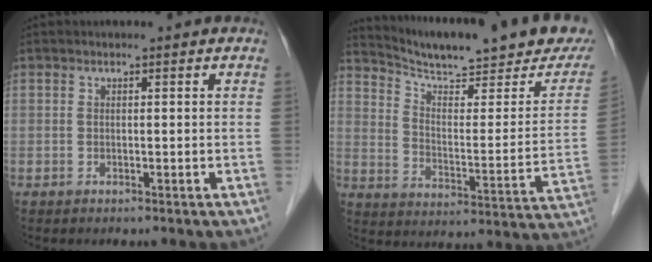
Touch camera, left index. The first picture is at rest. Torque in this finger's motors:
{"motor_torque": [-1.06, -1.08, 0.12, 0.02]}